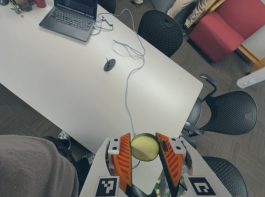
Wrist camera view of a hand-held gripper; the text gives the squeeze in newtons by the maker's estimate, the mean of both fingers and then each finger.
{"total": 9.5, "left": 9.6, "right": 9.4}